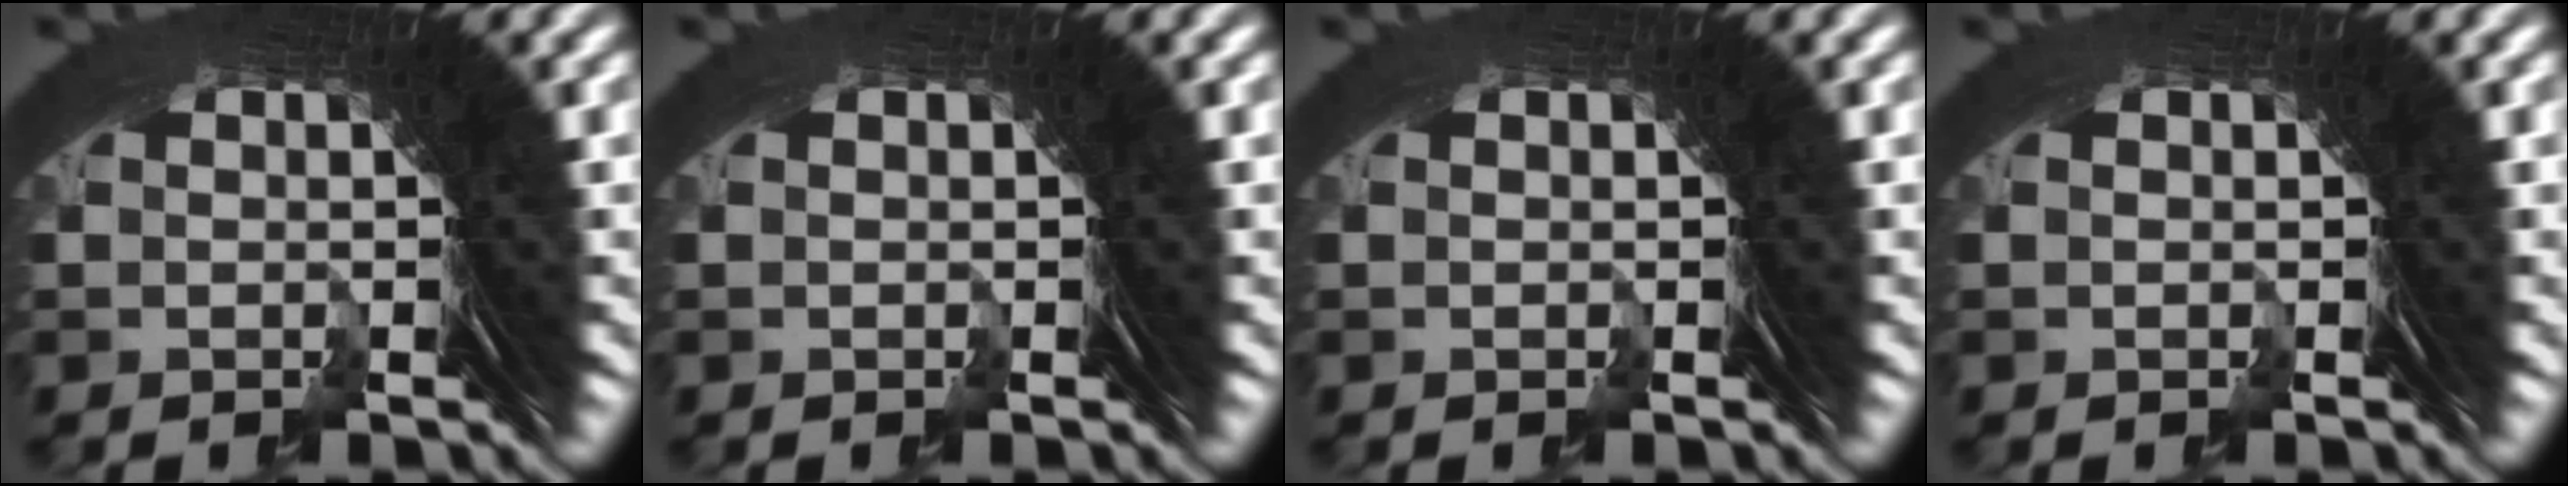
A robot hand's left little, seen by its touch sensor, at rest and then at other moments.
{"total": 0.0}
{"total": 0.0}
{"total": 0.0}